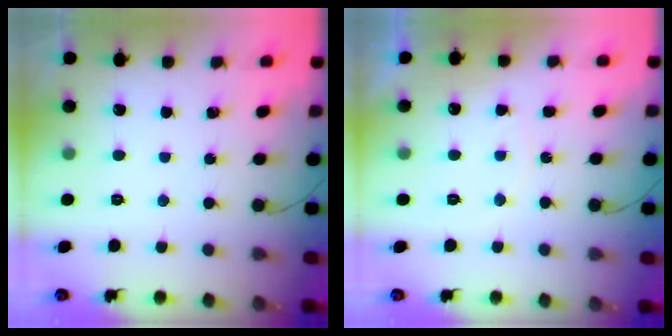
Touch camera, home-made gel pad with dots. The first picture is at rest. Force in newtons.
{"total": 4.4, "press": 4.4, "slide": 0.5}